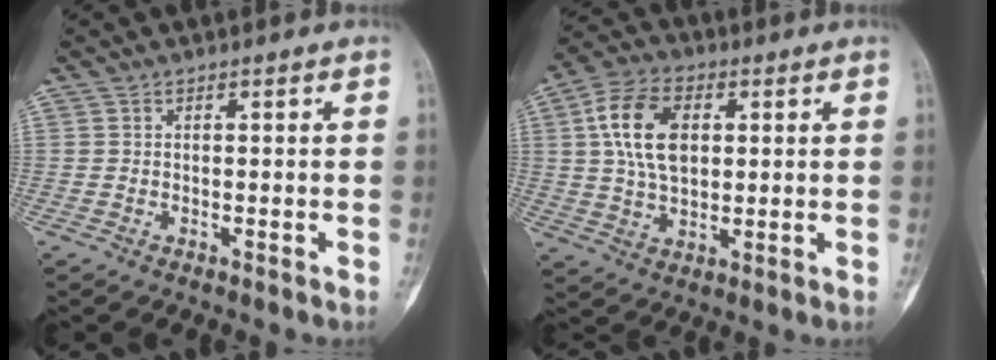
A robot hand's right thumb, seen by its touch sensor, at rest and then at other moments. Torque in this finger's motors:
{"motor_torque": [1.77, 1.61, 1.36, 0.11, 0.13]}